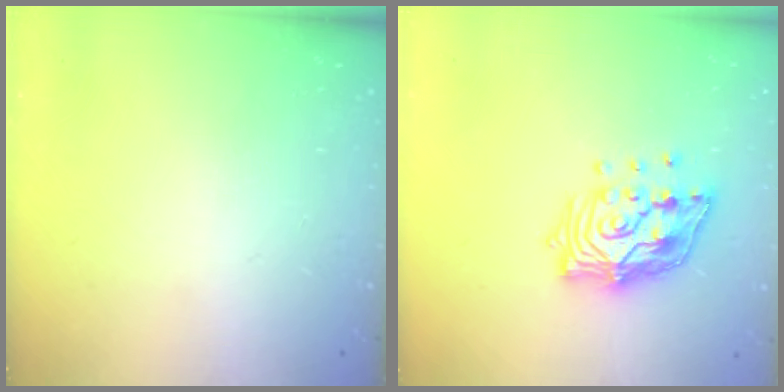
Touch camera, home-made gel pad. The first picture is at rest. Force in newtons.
{"total": 14.9, "press": 14.8, "slide": 1.7}